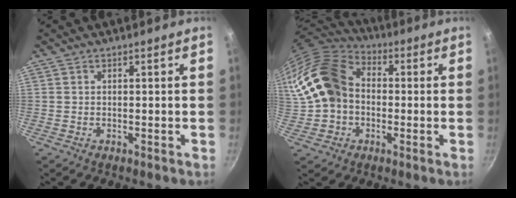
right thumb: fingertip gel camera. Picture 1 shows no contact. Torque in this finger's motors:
{"motor_torque": [0.13, 2.37, 0.39, -0.28, 0.28]}